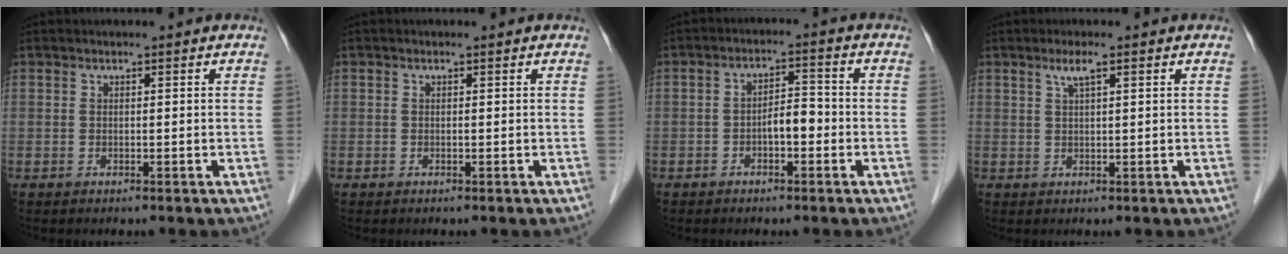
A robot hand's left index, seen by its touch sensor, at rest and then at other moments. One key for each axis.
{"total": 0.0}
{"total": 3.7, "fx": -1.3, "fy": 1.4, "fz": 3.1, "tx": -0.052, "ty": 0.017, "tz": -0.021}
{"total": 2.1, "fx": 1.2, "fy": 0.0, "fz": 1.8, "tx": -0.040, "ty": 0.006, "tz": 0.023}